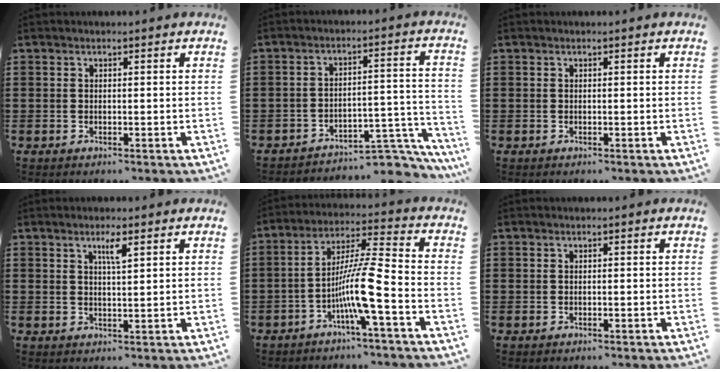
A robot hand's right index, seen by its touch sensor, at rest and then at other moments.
{"total": 5.4, "force": [-4.9, 1.1, 2.0], "torque": [-0.030, 0.007, -0.096]}
{"total": 0.0}
{"total": 2.9, "force": [1.6, 0.4, 2.3], "torque": [-0.042, 0.000, 0.024]}
{"total": 9.8, "force": [-4.2, 0.3, 8.9], "torque": [-0.178, -0.007, -0.085]}
{"total": 0.0}